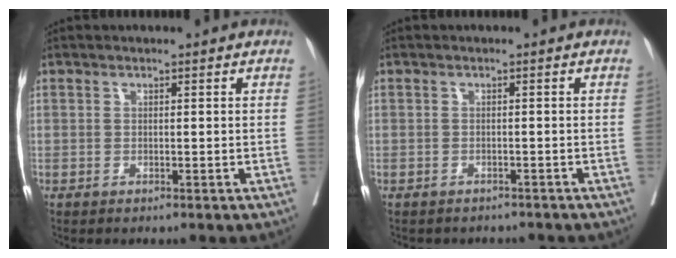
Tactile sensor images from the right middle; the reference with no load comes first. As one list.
[{"total": 4.7, "force": [-4.3, 1.7, 0.9], "torque": [-0.009, 0.000, -0.052]}]